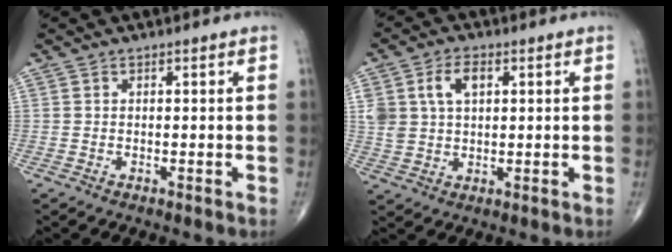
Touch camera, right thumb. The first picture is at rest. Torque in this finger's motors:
{"motor_torque": [1.26, 1.26, 0.79, 0.39, 0.05]}